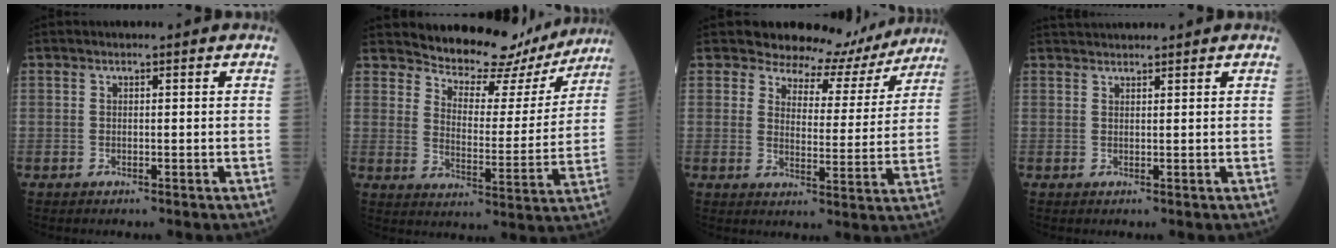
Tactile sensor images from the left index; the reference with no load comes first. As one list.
[{"total": 14.7, "force": [13.6, 4.6, 3.1], "torque": [-0.033, -0.021, 0.169]}, {"total": 10.6, "force": [9.7, 4.0, 0.9], "torque": [0.003, -0.015, 0.106]}, {"total": 3.1, "force": [3.0, -0.2, 0.7], "torque": [-0.009, 0.031, 0.057]}]